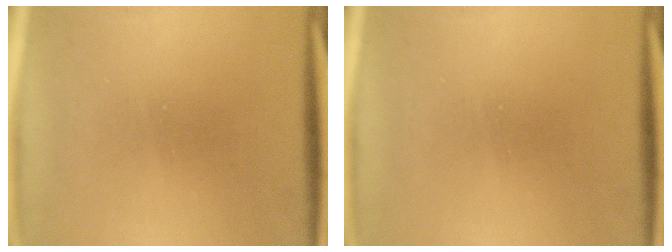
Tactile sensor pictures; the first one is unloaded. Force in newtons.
{"total": 0.0}